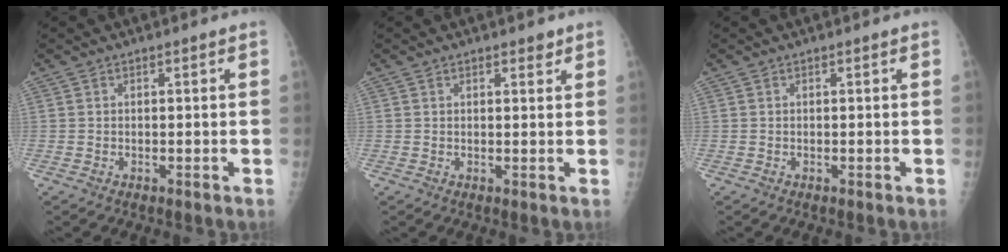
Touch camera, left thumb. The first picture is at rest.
{"total": 1.8, "force": [1.3, 0.8, 1.1], "torque": [-0.004, -0.006, 0.015]}
{"total": 0.0}